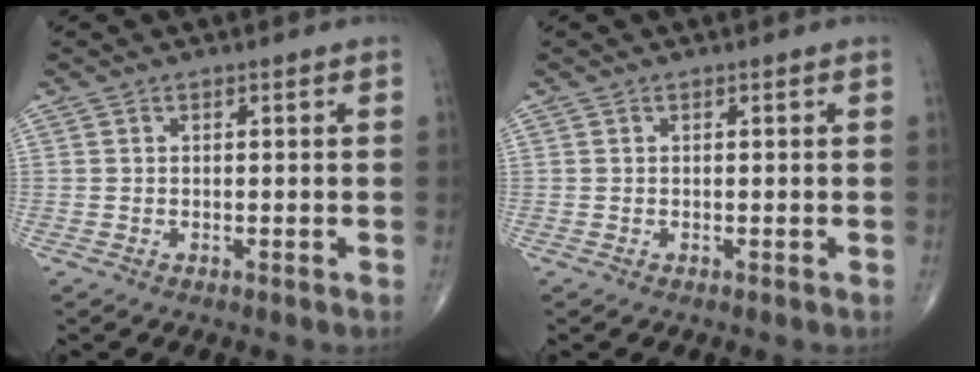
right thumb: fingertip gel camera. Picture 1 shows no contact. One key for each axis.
{"total": 0.0}